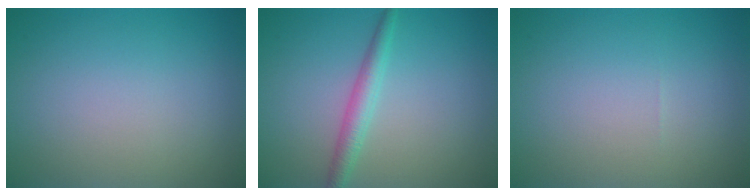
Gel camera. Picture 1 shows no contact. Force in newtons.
{"total": 2.3, "press": 2.3, "slide": 0.0}
{"total": 0.0}